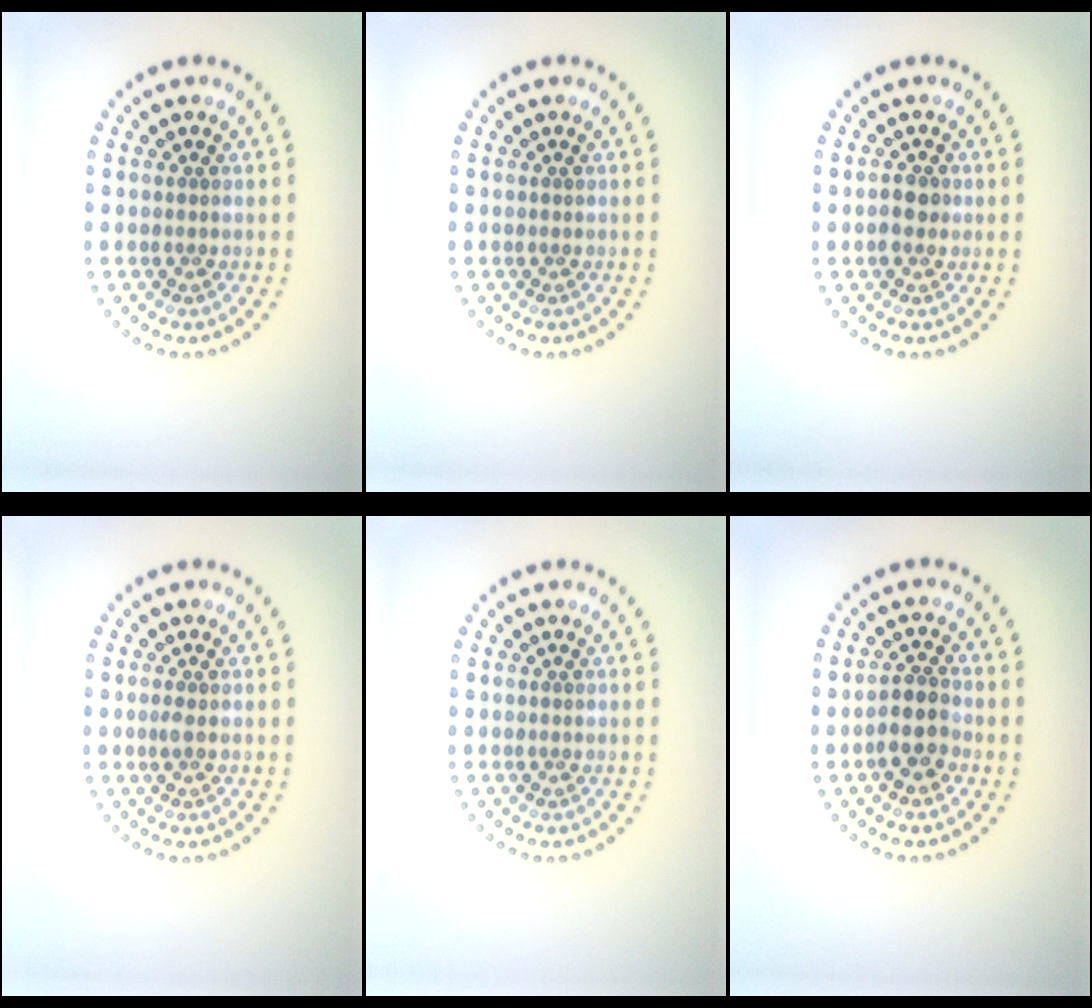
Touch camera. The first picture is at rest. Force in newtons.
{"total": 0.0}
{"total": 1.6, "press": 1.6, "slide": 0.4}
{"total": 0.6, "press": 0.5, "slide": 0.3}
{"total": 0.0}
{"total": 2.6, "press": 2.4, "slide": 1.0}